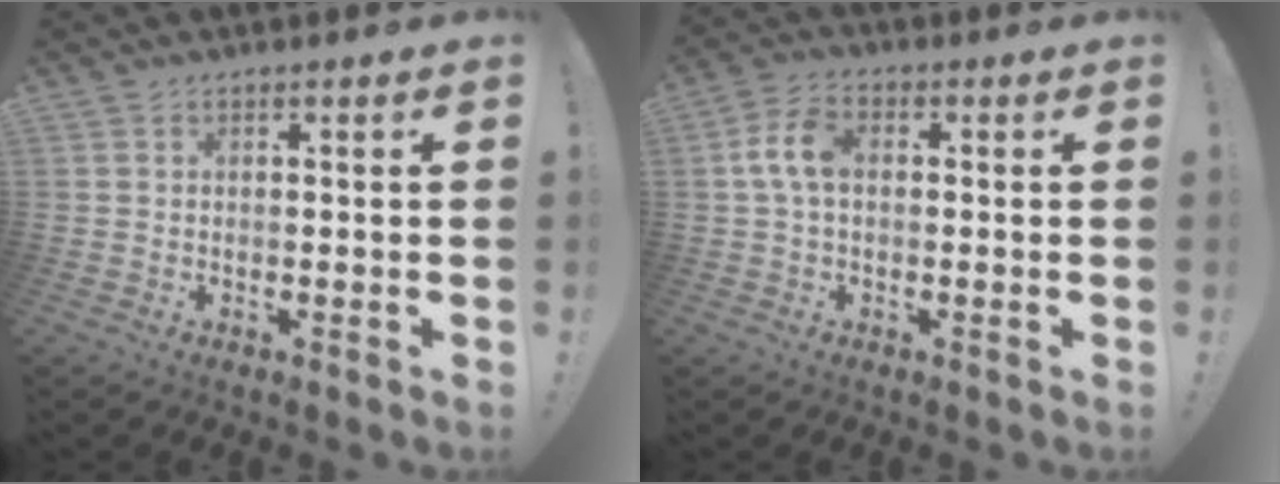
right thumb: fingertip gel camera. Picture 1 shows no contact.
{"total": 7.3, "force": [0.4, 4.4, 5.8], "torque": [-0.125, 0.016, 0.012]}